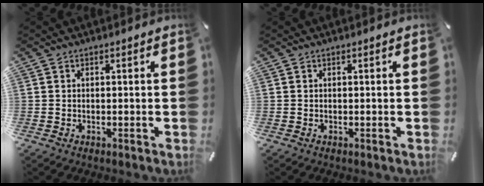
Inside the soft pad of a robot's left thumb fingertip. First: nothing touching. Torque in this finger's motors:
{"motor_torque": [0.00, 0.00, 0.00, 0.00, 0.00]}